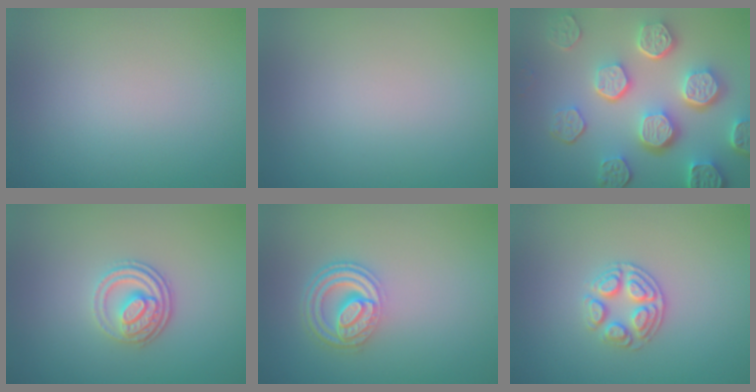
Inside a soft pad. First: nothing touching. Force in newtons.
{"total": 0.0}
{"total": 8.5, "press": 6.2, "slide": 5.8}
{"total": 3.3, "press": 2.7, "slide": 2.0}
{"total": 4.5, "press": 3.3, "slide": 3.0}
{"total": 2.9, "press": 2.7, "slide": 1.0}